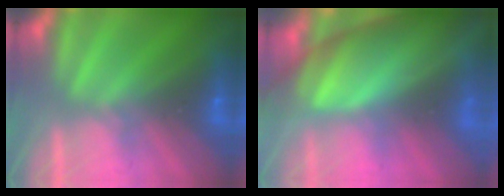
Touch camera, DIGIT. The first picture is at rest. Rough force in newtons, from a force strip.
{"total": 7.3}